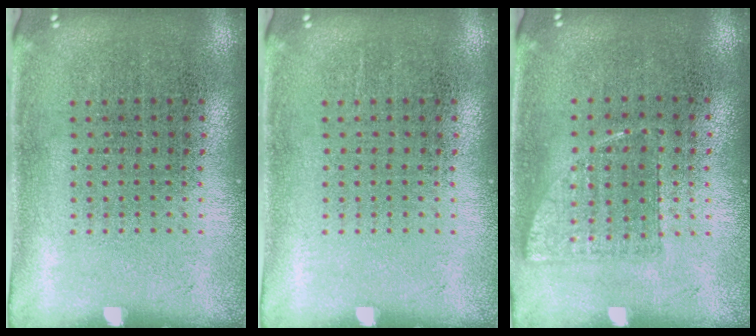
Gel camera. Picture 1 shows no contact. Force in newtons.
{"total": 0.0}
{"total": 0.7, "press": 0.7, "slide": 0.3}